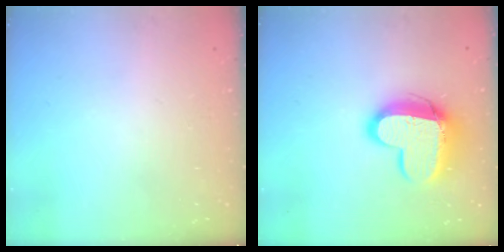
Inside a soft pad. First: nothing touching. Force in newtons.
{"total": 14.4, "press": 14.3, "slide": 1.4}